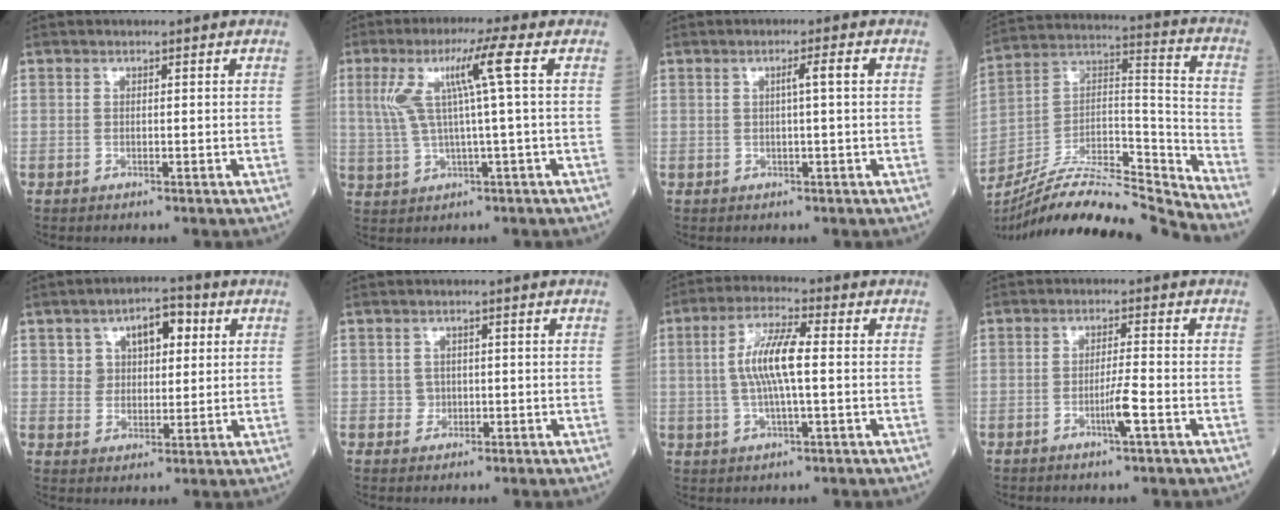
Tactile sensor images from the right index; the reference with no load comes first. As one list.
[{"total": 8.2, "force": [2.0, -0.9, 7.9], "torque": [-0.158, 0.021, 0.047]}, {"total": 2.1, "force": [0.3, -0.3, 2.1], "torque": [-0.035, 0.003, 0.006]}, {"total": 20.7, "force": [-19.5, 0.2, 6.9], "torque": [-0.135, 0.034, -0.336]}, {"total": 7.1, "force": [2.9, 4.3, 4.8], "torque": [-0.066, 0.023, 0.049]}, {"total": 1.4, "force": [-0.2, 1.3, 0.2], "torque": [-0.002, 0.004, -0.001]}, {"total": 8.2, "force": [0.4, 1.3, 8.1], "torque": [-0.165, 0.007, 0.004]}, {"total": 3.4, "force": [-1.5, -0.5, 3.0], "torque": [-0.059, -0.005, -0.028]}]